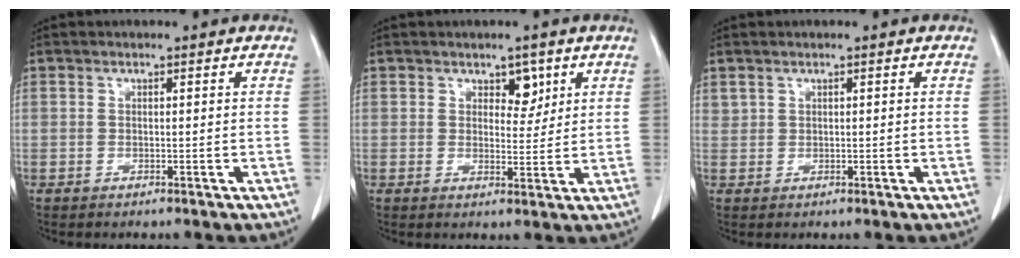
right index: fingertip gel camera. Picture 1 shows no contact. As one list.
[{"total": 3.3, "force": [1.8, 1.9, 2.0], "torque": [-0.019, -0.002, 0.028]}, {"total": 0.7, "force": [0.5, 0.4, 0.1], "torque": [0.000, 0.006, 0.013]}]